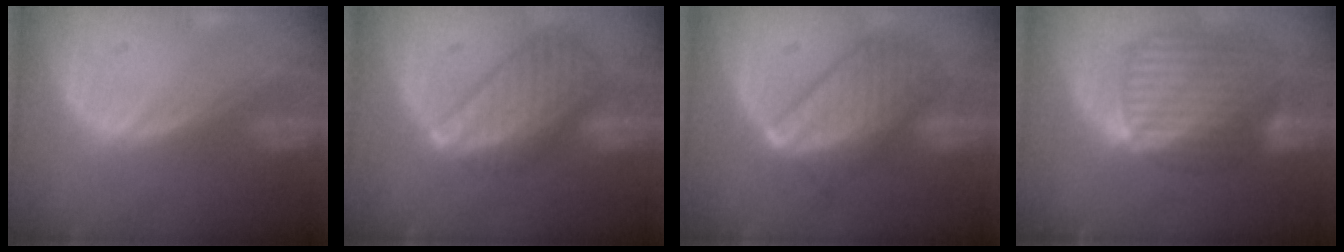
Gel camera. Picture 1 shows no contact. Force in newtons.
{"total": 9.7, "press": 8.5, "slide": 4.7}
{"total": 9.6, "press": 9.6, "slide": 0.9}
{"total": 10.6, "press": 9.1, "slide": 5.4}